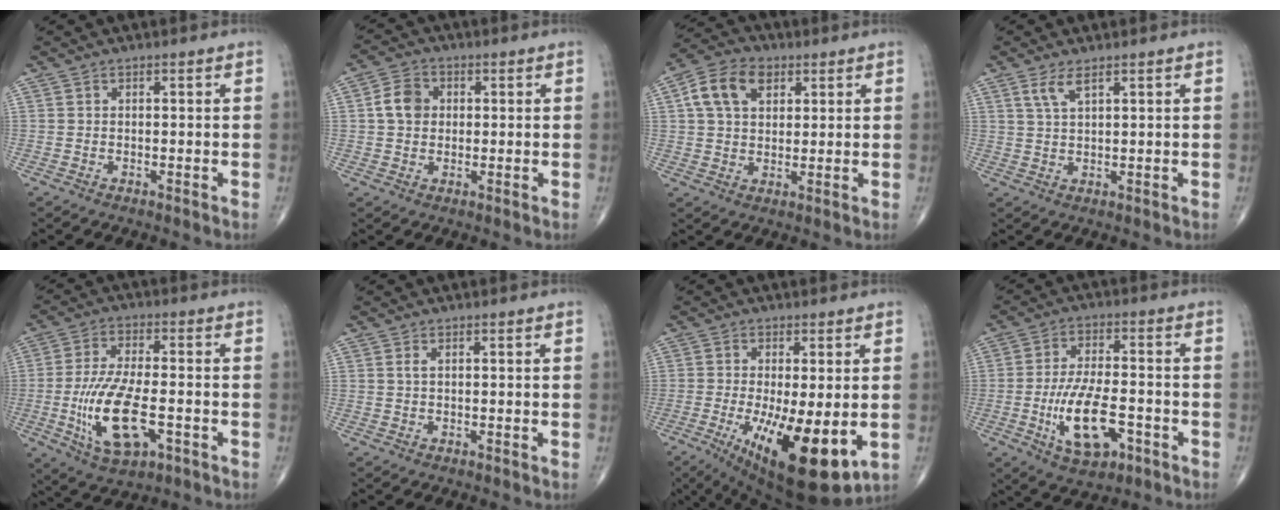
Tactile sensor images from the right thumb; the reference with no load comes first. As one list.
[{"total": 5.6, "force": [0.7, 4.6, 3.2], "torque": [-0.047, 0.008, 0.006]}, {"total": 10.0, "force": [3.5, 6.7, 6.4], "torque": [-0.102, 0.007, 0.056]}, {"total": 3.2, "force": [1.9, 0.9, 2.4], "torque": [-0.052, -0.003, 0.044]}, {"total": 14.2, "force": [-3.6, 5.9, 12.4], "torque": [-0.242, 0.004, -0.059]}, {"total": 0.8, "force": [0.2, 0.4, 0.6], "torque": [-0.016, 0.005, 0.005]}, {"total": 17.1, "force": [-4.2, 5.7, 15.5], "torque": [-0.243, -0.030, -0.048]}, {"total": 11.7, "force": [-5.8, 5.8, 8.3], "torque": [-0.114, 0.035, -0.088]}]